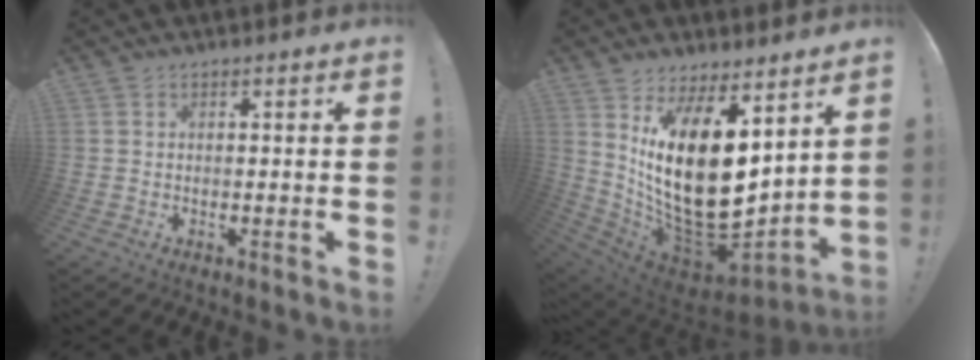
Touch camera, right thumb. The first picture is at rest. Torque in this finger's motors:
{"motor_torque": [0.02, 2.12, 2.48, 0.22, 0.89]}